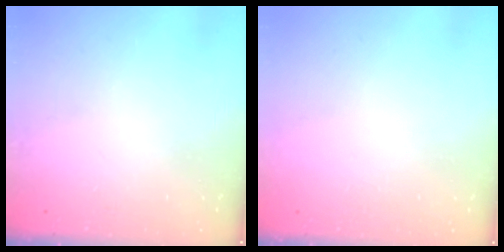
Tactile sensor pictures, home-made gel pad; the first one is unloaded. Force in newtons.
{"total": 1.8, "press": 1.8, "slide": 0.1}